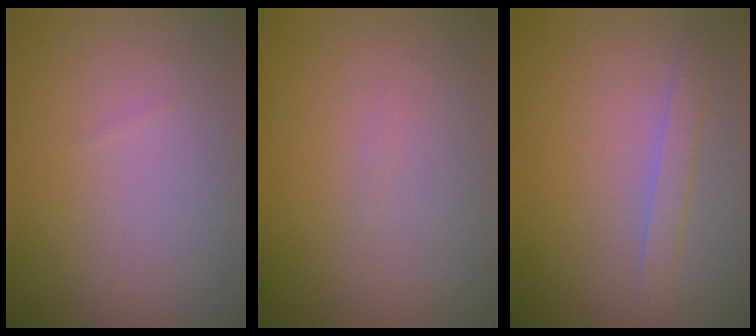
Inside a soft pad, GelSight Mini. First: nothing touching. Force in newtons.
{"total": 0.0}
{"total": 1.6, "press": 1.6, "slide": 0.1}